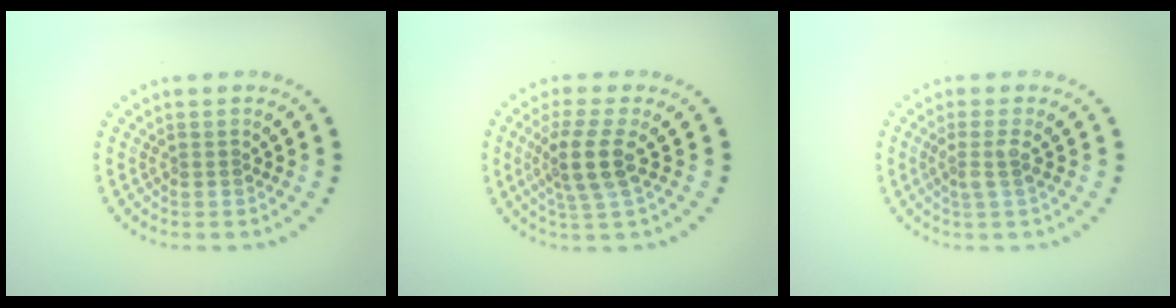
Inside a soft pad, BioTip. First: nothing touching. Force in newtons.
{"total": 3.8, "press": 3.0, "slide": 2.4}
{"total": 1.8, "press": 1.3, "slide": 1.3}